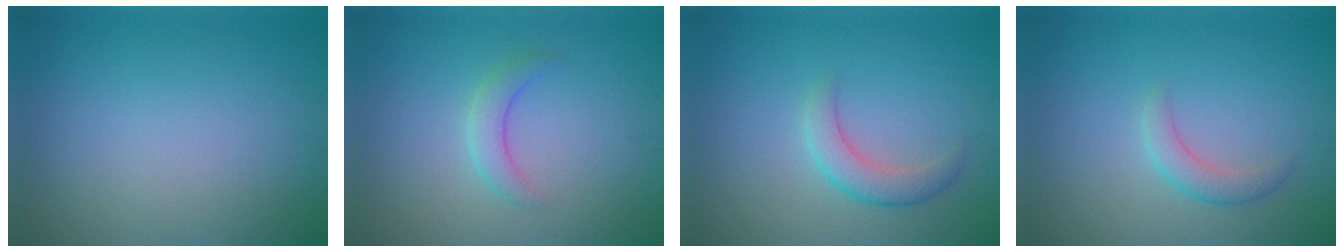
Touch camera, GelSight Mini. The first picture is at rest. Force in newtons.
{"total": 2.0, "press": 2.0, "slide": 0.1}
{"total": 2.7, "press": 2.7, "slide": 0.1}
{"total": 1.9, "press": 1.9, "slide": 0.1}